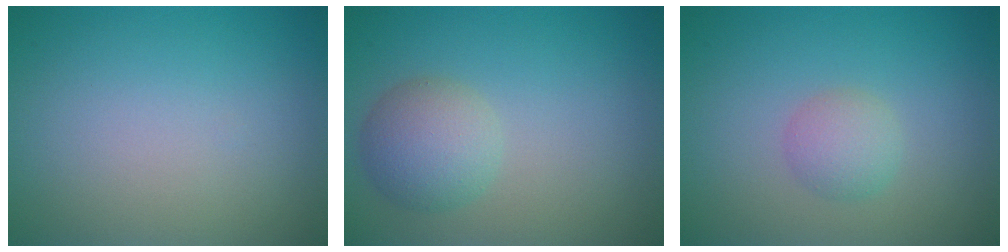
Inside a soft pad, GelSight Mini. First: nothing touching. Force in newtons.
{"total": 2.8, "press": 2.8, "slide": 0.3}
{"total": 2.0, "press": 2.0, "slide": 0.0}